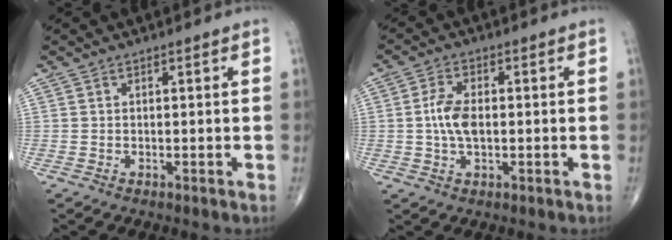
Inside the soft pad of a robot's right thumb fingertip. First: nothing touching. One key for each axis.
{"total": 5.8, "fx": -0.1, "fy": 3.0, "fz": 5.0, "tx": -0.105, "ty": 0.006, "tz": -0.006}